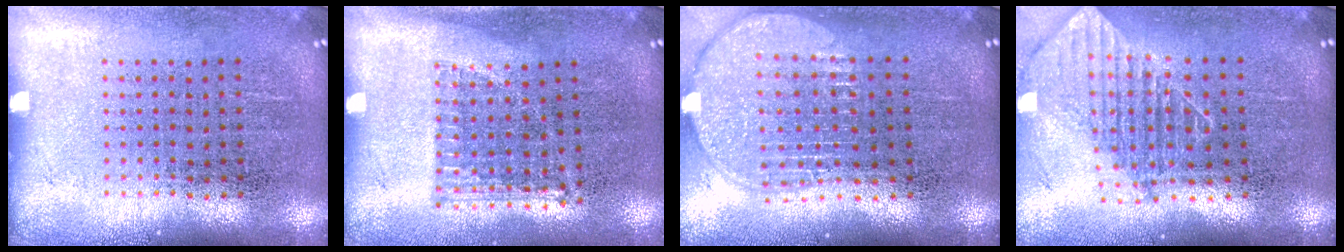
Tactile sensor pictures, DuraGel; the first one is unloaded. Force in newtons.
{"total": 1.0, "press": 0.9, "slide": 0.5}
{"total": 2.0, "press": 1.7, "slide": 1.1}
{"total": 1.8, "press": 1.4, "slide": 1.2}